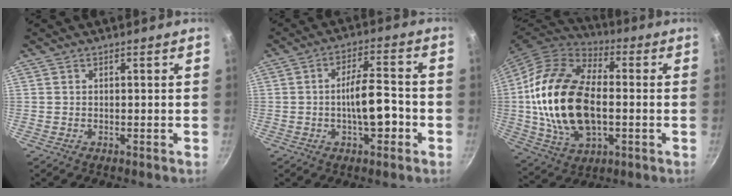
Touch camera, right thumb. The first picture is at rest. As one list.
[{"total": 8.9, "force": [-2.3, 3.3, 7.9], "torque": [-0.111, 0.026, -0.041]}, {"total": 23.6, "force": [-0.7, 14.3, 18.8], "torque": [-0.352, 0.017, -0.012]}]